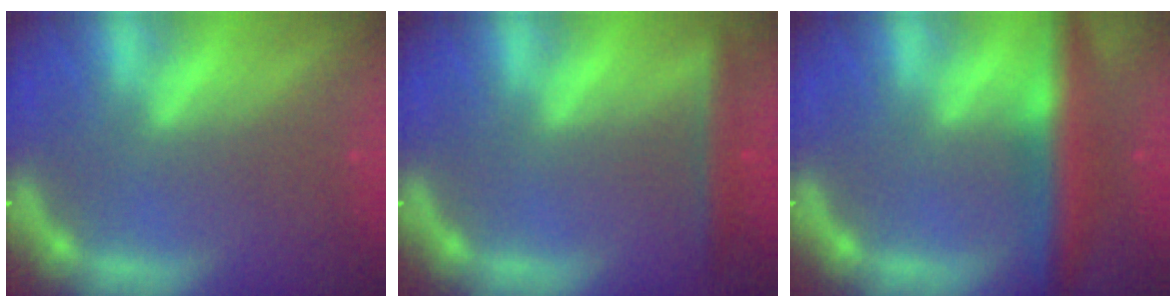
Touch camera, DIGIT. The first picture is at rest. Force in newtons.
{"total": 2.9}
{"total": 6.5}